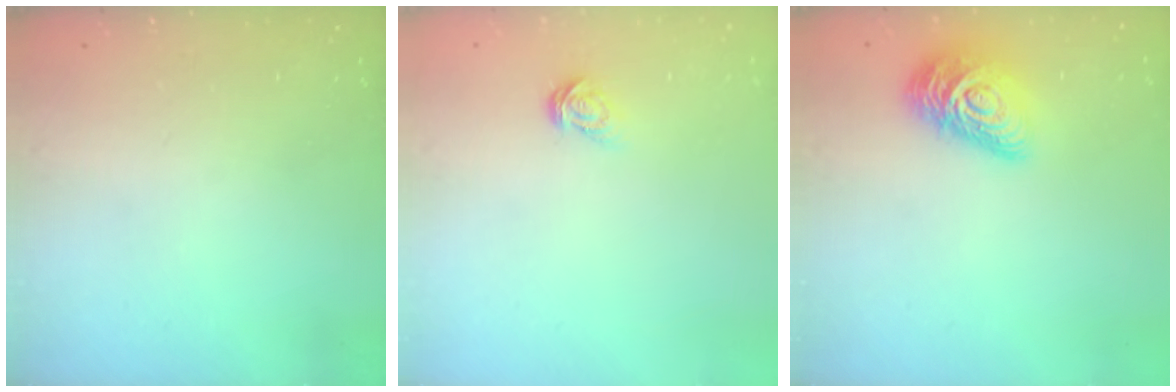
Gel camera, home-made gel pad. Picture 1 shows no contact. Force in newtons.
{"total": 4.2, "press": 4.1, "slide": 0.4}
{"total": 14.6, "press": 14.6, "slide": 0.8}